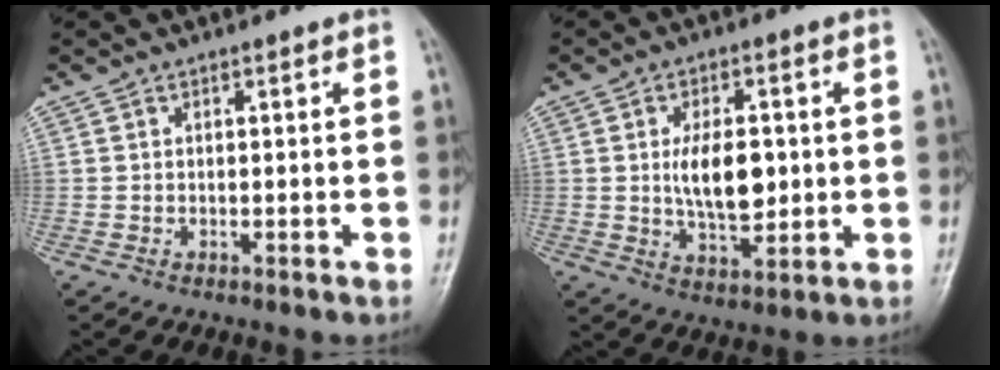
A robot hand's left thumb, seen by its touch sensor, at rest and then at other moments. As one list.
[{"total": 9.8, "force": [0.6, 5.3, 8.3], "torque": [-0.124, -0.011, 0.017]}]